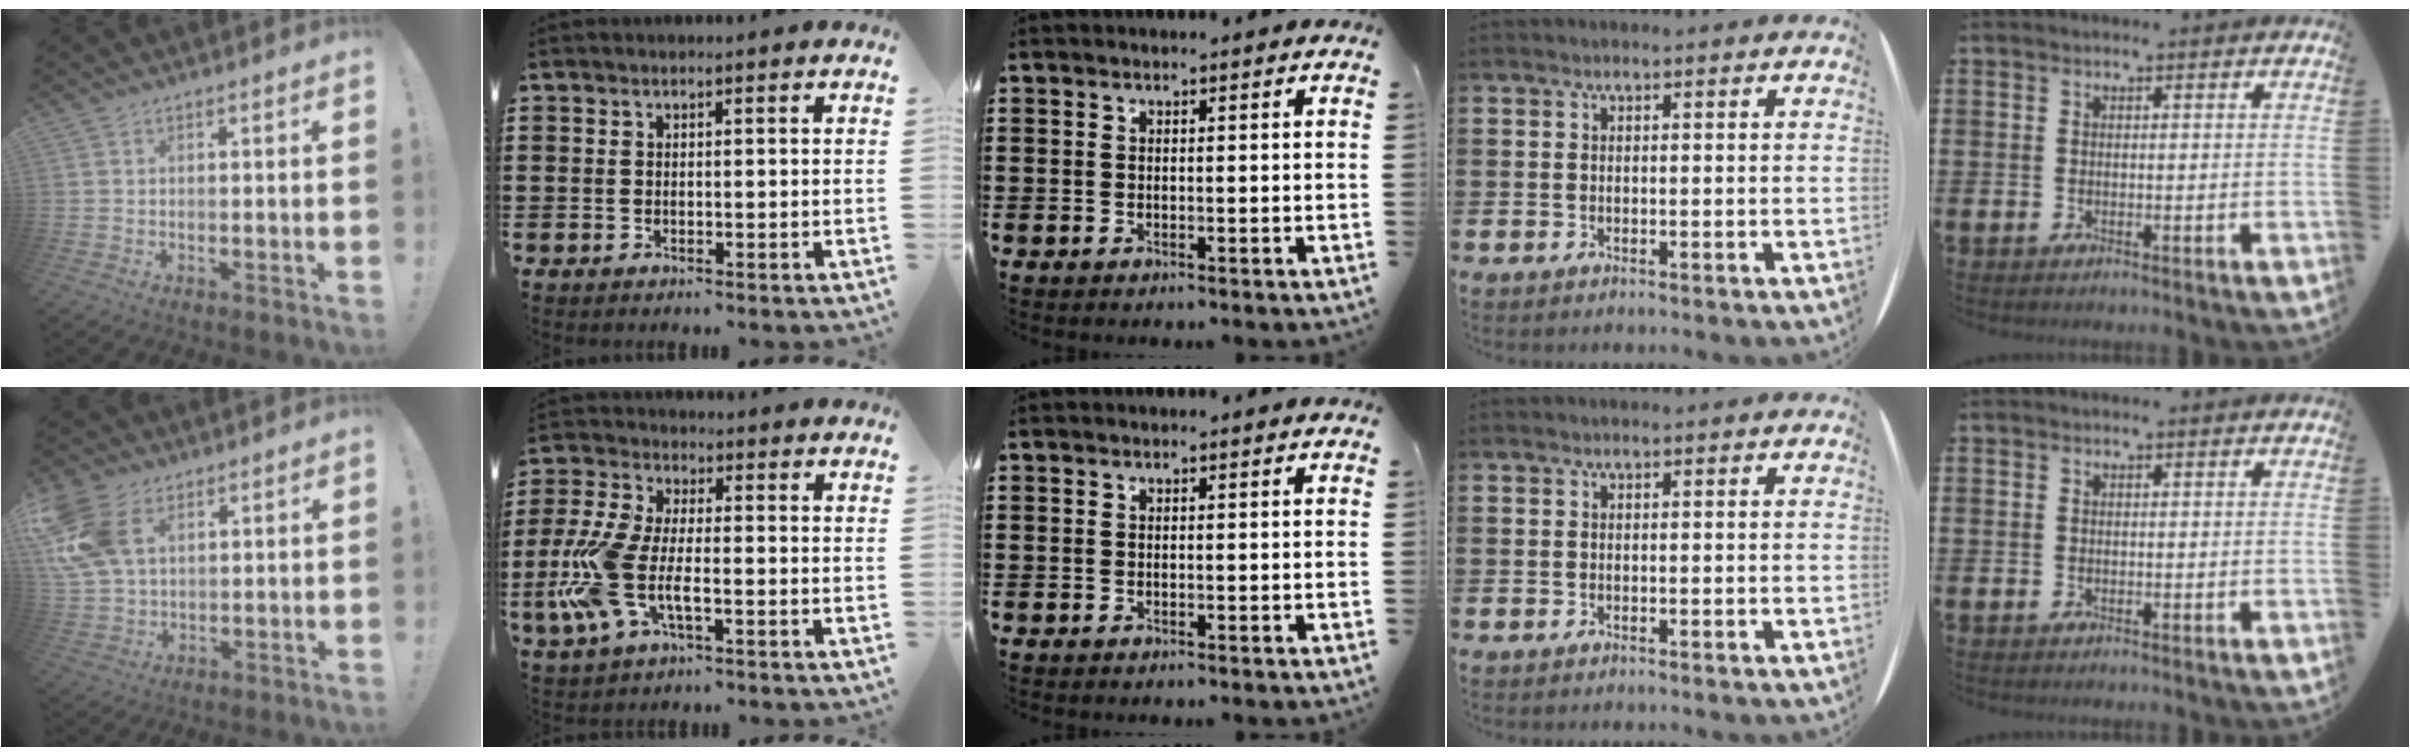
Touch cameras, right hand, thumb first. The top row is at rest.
{"thumb": {"total": 15.0, "force": [5.5, 10.1, 9.6], "torque": [-0.200, -0.007, 0.112]}, "index": {"total": 9.5, "force": [-2.6, 4.3, 8.1], "torque": [-0.207, -0.014, -0.054]}}